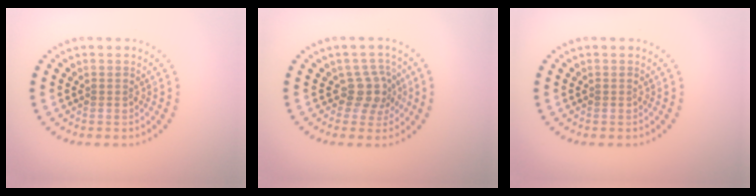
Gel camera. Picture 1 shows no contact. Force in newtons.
{"total": 2.7, "press": 2.1, "slide": 1.8}
{"total": 0.0}